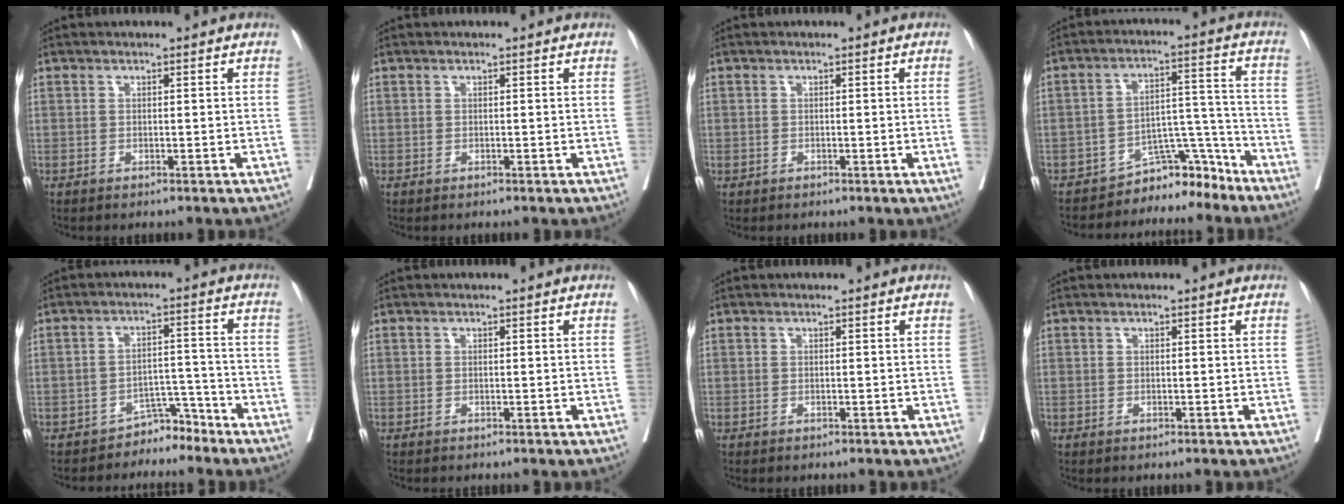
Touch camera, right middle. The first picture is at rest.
{"total": 0.0}
{"total": 0.6, "force": [-0.1, 0.0, 0.6], "torque": [-0.007, 0.002, -0.002]}
{"total": 7.4, "force": [-7.0, 2.2, 0.6], "torque": [0.011, 0.060, -0.112]}
{"total": 4.5, "force": [-4.3, 1.4, 0.0], "torque": [0.015, 0.022, -0.066]}
{"total": 2.1, "force": [-1.9, 0.3, 0.8], "torque": [-0.013, -0.003, -0.027]}
{"total": 1.4, "force": [-1.3, 0.2, 0.5], "torque": [-0.007, -0.001, -0.019]}
{"total": 1.0, "force": [-0.9, 0.2, 0.4], "torque": [0.000, 0.000, -0.015]}